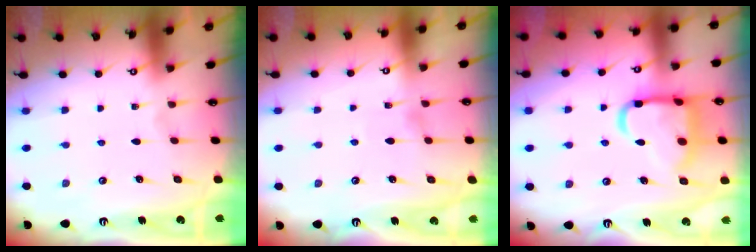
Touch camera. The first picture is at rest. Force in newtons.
{"total": 5.3, "press": 5.3, "slide": 0.5}
{"total": 16.3, "press": 16.2, "slide": 1.7}